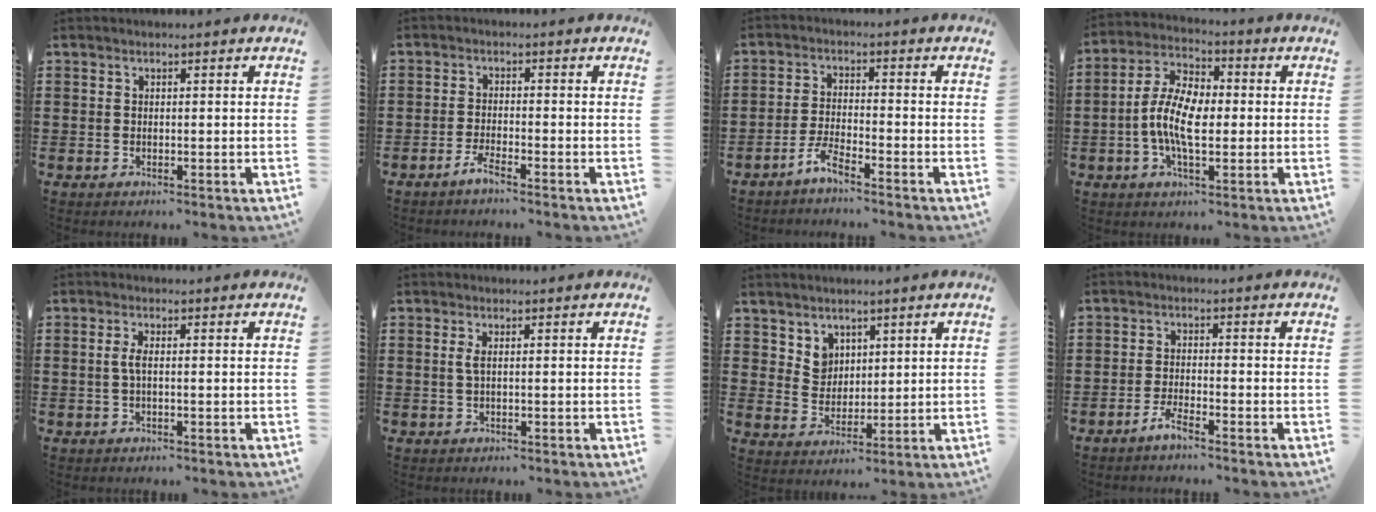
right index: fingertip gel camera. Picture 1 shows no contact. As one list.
[{"total": 2.3, "force": [-1.9, -0.2, 1.3], "torque": [-0.031, -0.004, -0.038]}, {"total": 3.7, "force": [-3.2, 0.0, 1.8], "torque": [-0.050, -0.002, -0.066]}, {"total": 8.8, "force": [-1.2, 4.1, 7.6], "torque": [-0.176, 0.000, -0.031]}, {"total": 2.0, "force": [-0.2, 0.3, 2.0], "torque": [-0.052, -0.006, -0.010]}, {"total": 1.2, "force": [0.1, 0.0, 1.2], "torque": [-0.024, -0.001, 0.001]}, {"total": 4.5, "force": [3.0, 3.3, 0.6], "torque": [-0.021, 0.003, 0.055]}, {"total": 2.6, "force": [-2.2, -0.1, 1.4], "torque": [-0.033, -0.003, -0.043]}]